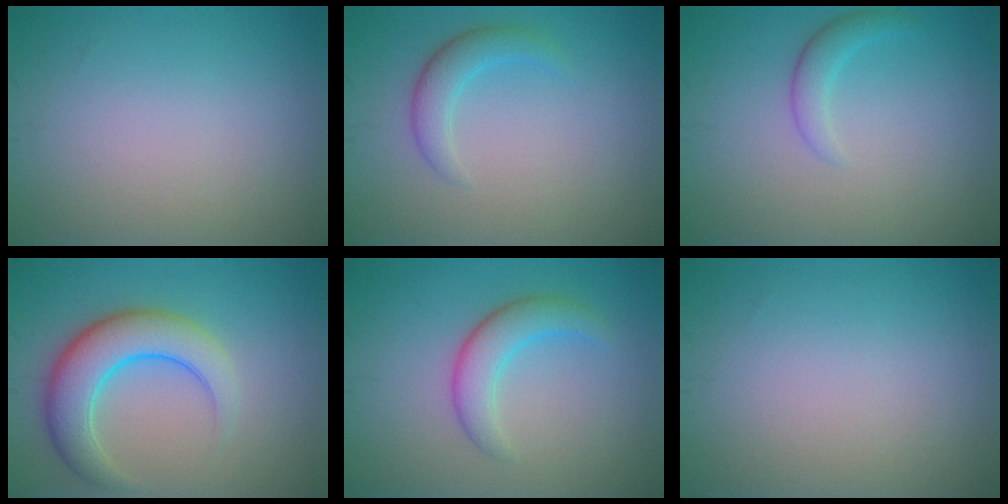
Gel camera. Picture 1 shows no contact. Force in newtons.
{"total": 2.5, "press": 2.5, "slide": 0.0}
{"total": 1.8, "press": 1.8, "slide": 0.1}
{"total": 6.3, "press": 6.3, "slide": 0.1}
{"total": 3.4, "press": 3.4, "slide": 0.3}
{"total": 0.0}